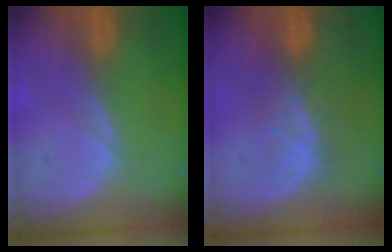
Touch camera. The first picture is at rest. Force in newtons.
{"total": 5.4, "press": 5.1, "slide": 1.6}